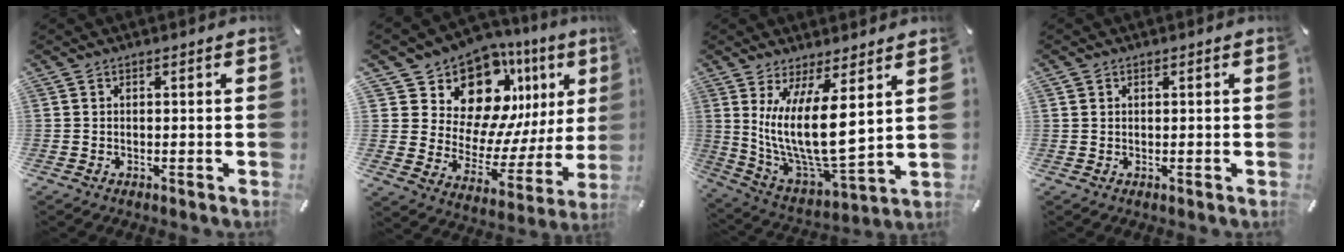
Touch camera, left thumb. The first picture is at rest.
{"total": 15.8, "force": [11.5, 9.0, 6.2], "torque": [-0.091, -0.110, 0.201]}
{"total": 16.3, "force": [4.9, 6.0, 14.4], "torque": [-0.308, -0.046, 0.087]}
{"total": 0.8, "force": [0.2, 0.8, 0.0], "torque": [0.001, 0.007, 0.003]}